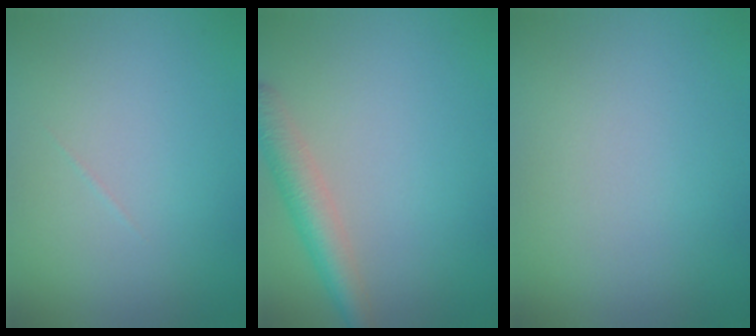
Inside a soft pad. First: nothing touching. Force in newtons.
{"total": 3.7, "press": 3.7, "slide": 0.1}
{"total": 0.0}